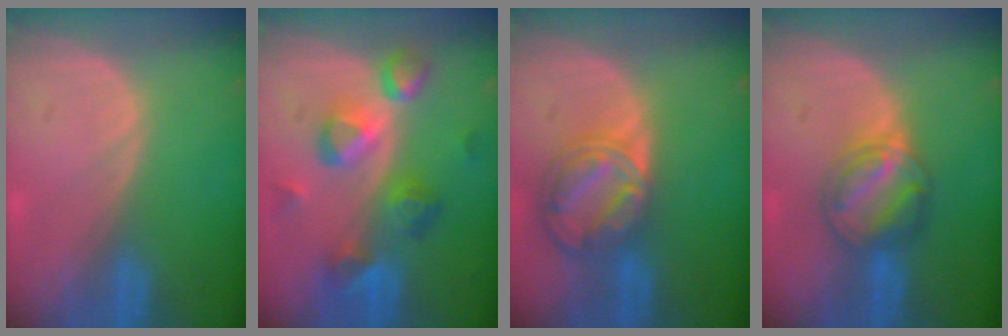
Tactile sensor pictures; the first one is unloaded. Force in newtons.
{"total": 9.4, "press": 8.1, "slide": 4.6}
{"total": 8.7, "press": 7.4, "slide": 4.6}
{"total": 6.2, "press": 6.1, "slide": 1.3}